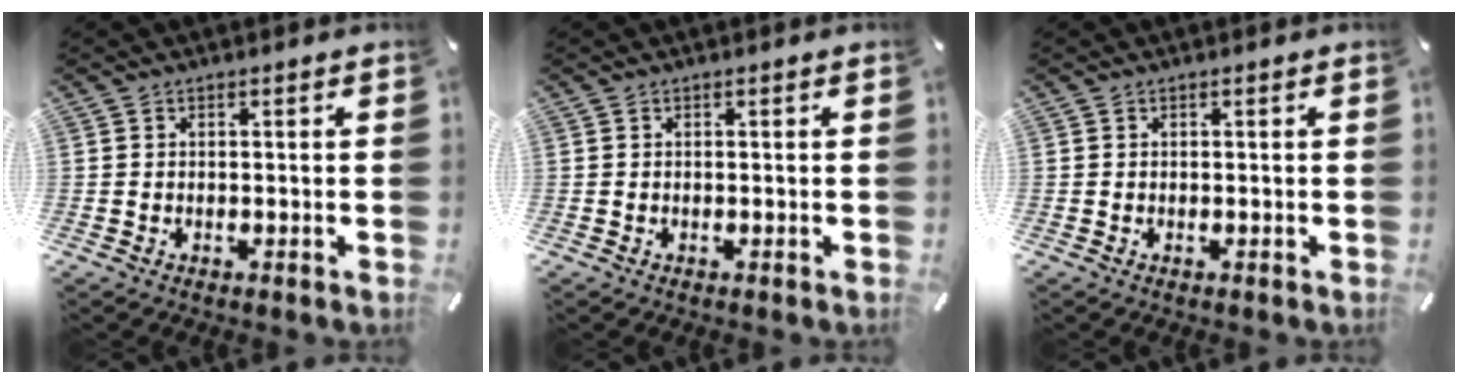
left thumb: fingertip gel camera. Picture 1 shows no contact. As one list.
[{"total": 0.0}, {"total": 0.0}]